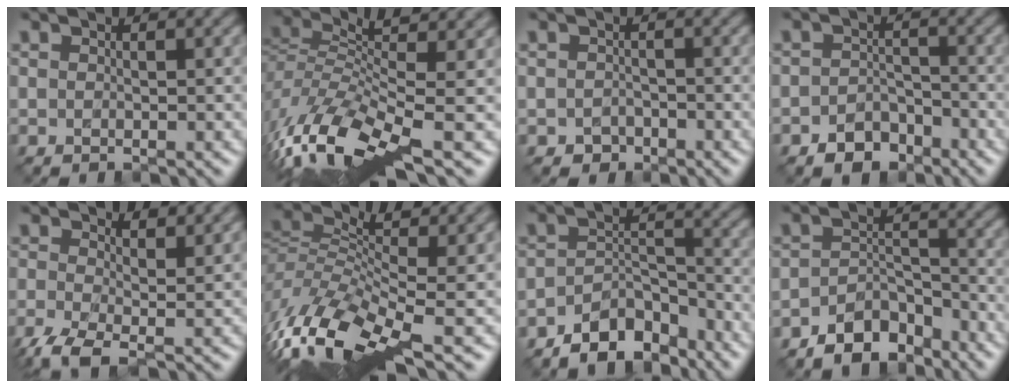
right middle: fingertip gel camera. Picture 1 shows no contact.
{"total": 11.0, "force": [-3.3, 3.4, 9.9], "torque": [-0.203, 0.014, -0.060]}
{"total": 1.1, "force": [-0.6, 0.9, 0.0], "torque": [0.003, 0.006, -0.012]}
{"total": 2.9, "force": [-2.0, 1.9, 0.9], "torque": [-0.015, 0.005, -0.038]}
{"total": 5.3, "force": [-0.7, 2.3, 4.7], "torque": [-0.106, -0.004, -0.029]}
{"total": 11.0, "force": [-2.0, 4.0, 10.1], "torque": [-0.222, 0.022, -0.031]}
{"total": 5.4, "force": [-4.4, 2.4, 2.0], "torque": [-0.025, 0.003, -0.080]}
{"total": 4.9, "force": [-3.8, 2.4, 1.8], "torque": [-0.023, 0.004, -0.069]}